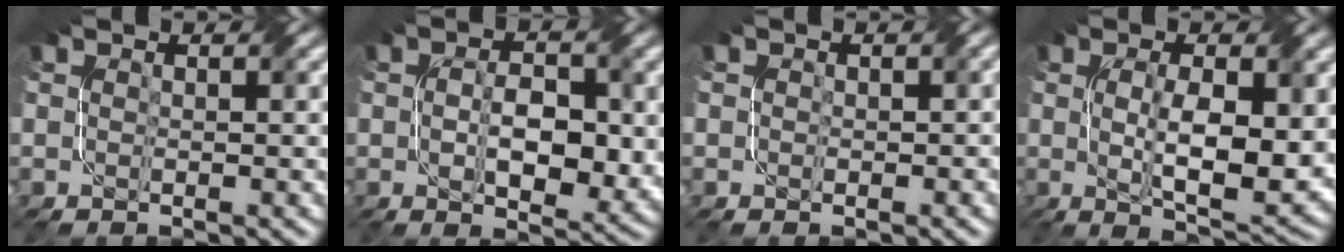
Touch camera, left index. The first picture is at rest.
{"total": 5.8, "force": [-0.3, 3.1, 4.9], "torque": [-0.080, -0.008, -0.001]}
{"total": 0.8, "force": [0.1, 0.7, 0.3], "torque": [-0.003, -0.003, -0.003]}
{"total": 7.2, "force": [0.0, 2.4, 6.8], "torque": [-0.115, -0.009, 0.009]}